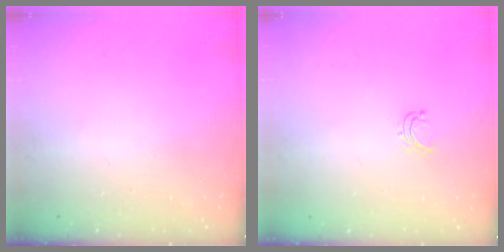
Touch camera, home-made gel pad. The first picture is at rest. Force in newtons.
{"total": 3.6, "press": 3.6, "slide": 0.3}